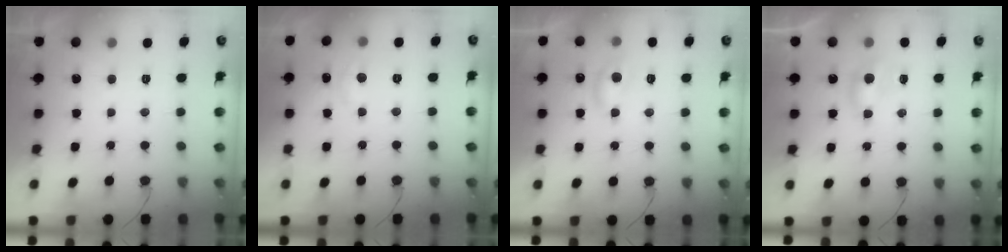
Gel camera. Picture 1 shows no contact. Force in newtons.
{"total": 3.2, "press": 3.2, "slide": 0.4}
{"total": 6.3, "press": 6.2, "slide": 0.9}
{"total": 4.6, "press": 4.6, "slide": 0.5}